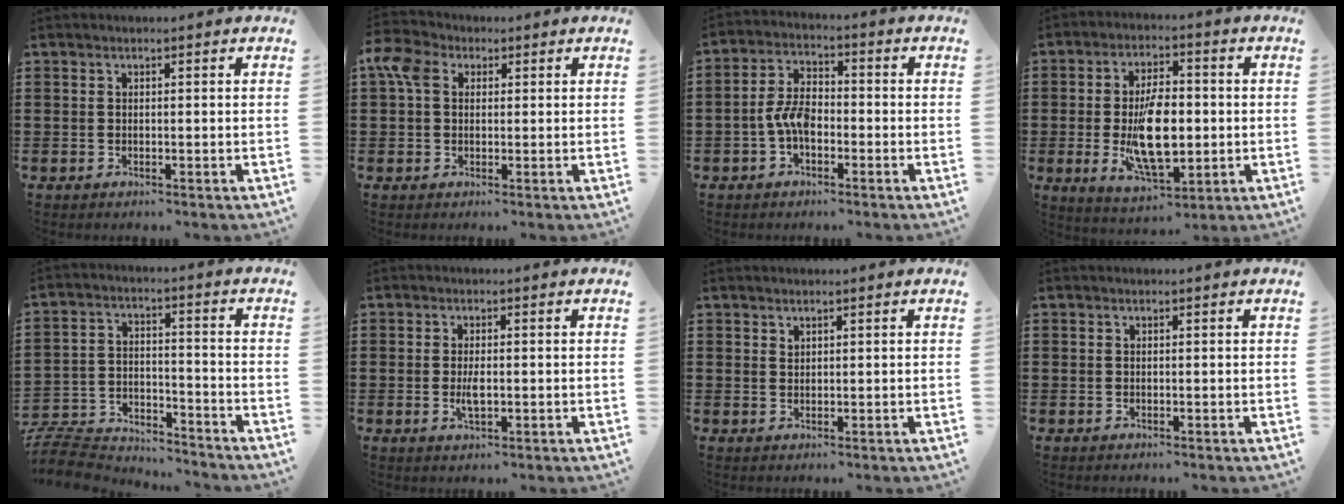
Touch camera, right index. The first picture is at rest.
{"total": 5.7, "force": [2.2, 4.2, 3.1], "torque": [-0.083, 0.015, 0.040]}
{"total": 5.6, "force": [-1.9, 2.9, 4.4], "torque": [-0.111, -0.004, -0.043]}
{"total": 11.5, "force": [-1.1, 5.2, 10.2], "torque": [-0.193, -0.013, -0.020]}
{"total": 8.3, "force": [-8.0, 1.7, 1.3], "torque": [-0.044, 0.014, -0.162]}
{"total": 3.8, "force": [-0.4, 1.3, 3.6], "torque": [-0.074, -0.005, -0.008]}
{"total": 0.9, "force": [0.8, 0.4, 0.1], "torque": [-0.003, 0.002, 0.016]}
{"total": 0.0}